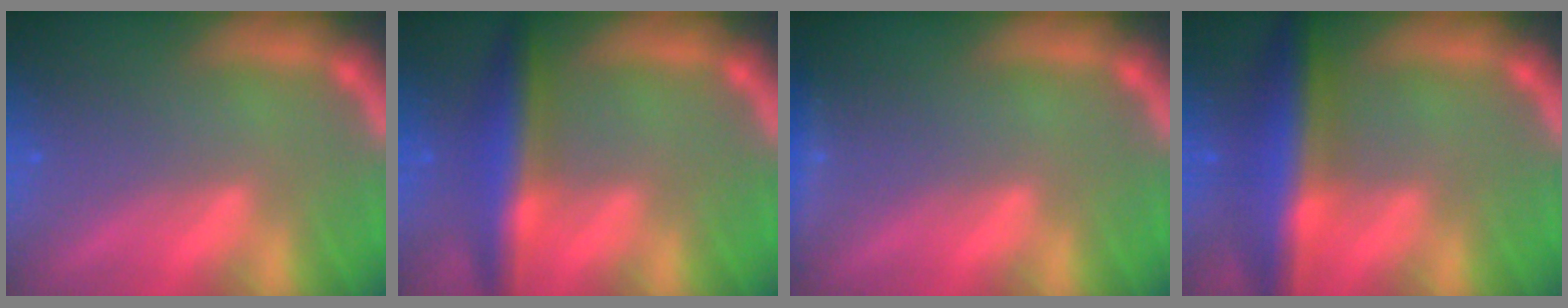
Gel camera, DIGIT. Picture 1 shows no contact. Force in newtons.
{"total": 5.9}
{"total": 1.4}
{"total": 7.9}